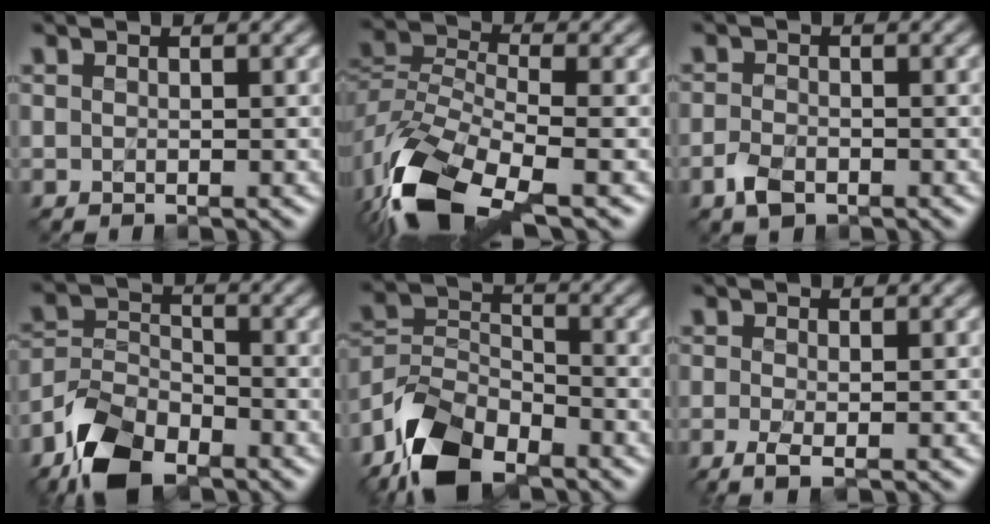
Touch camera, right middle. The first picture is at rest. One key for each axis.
{"total": 11.1, "fx": -6.2, "fy": 5.0, "fz": 7.8, "tx": -0.160, "ty": -0.019, "tz": -0.119}
{"total": 2.2, "fx": -1.3, "fy": 1.2, "fz": 1.3, "tx": -0.029, "ty": -0.003, "tz": -0.029}
{"total": 8.3, "fx": -5.9, "fy": 4.0, "fz": 4.3, "tx": -0.086, "ty": -0.005, "tz": -0.124}
{"total": 9.2, "fx": -6.6, "fy": 4.4, "fz": 4.7, "tx": -0.092, "ty": -0.004, "tz": -0.139}
{"total": 2.2, "fx": -0.8, "fy": 0.6, "fz": 2.0, "tx": -0.044, "ty": -0.010, "tz": -0.019}